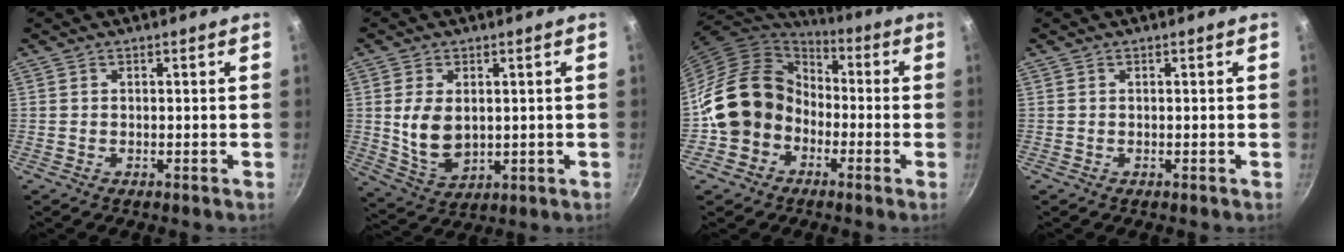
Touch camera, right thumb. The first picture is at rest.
{"total": 8.9, "force": [1.1, 5.7, 6.8], "torque": [-0.118, -0.017, 0.037]}
{"total": 15.3, "force": [-3.6, 13.1, 7.0], "torque": [-0.084, 0.057, -0.069]}
{"total": 0.0}